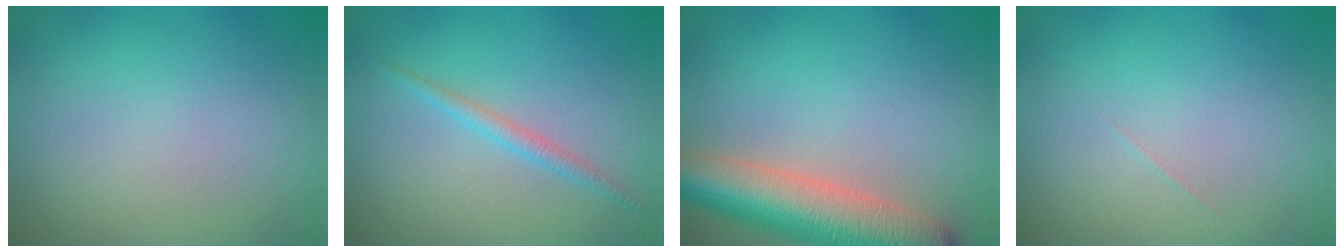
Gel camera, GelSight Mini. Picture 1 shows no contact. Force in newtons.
{"total": 1.4, "press": 1.4, "slide": 0.1}
{"total": 8.4, "press": 8.4, "slide": 0.6}
{"total": 0.0}